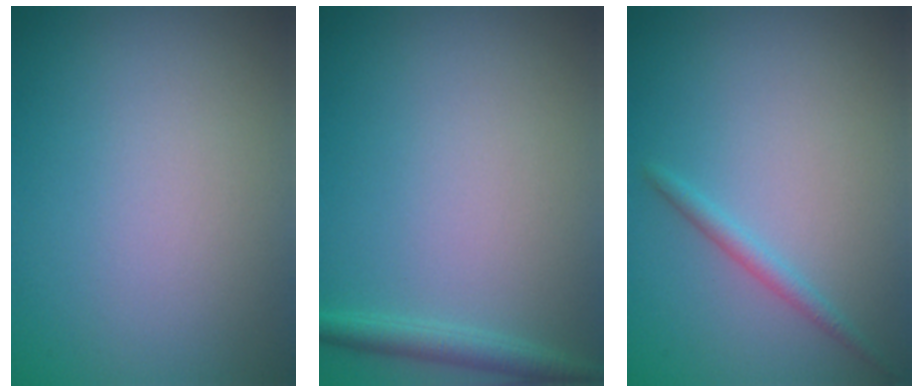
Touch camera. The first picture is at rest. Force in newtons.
{"total": 1.8, "press": 1.8, "slide": 0.1}
{"total": 1.3, "press": 1.3, "slide": 0.0}